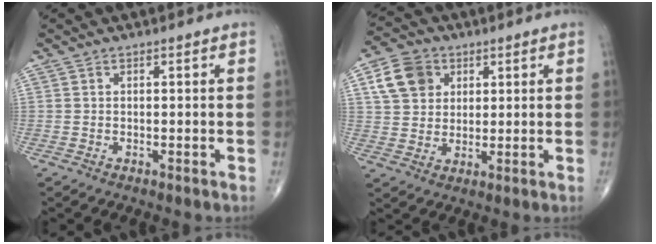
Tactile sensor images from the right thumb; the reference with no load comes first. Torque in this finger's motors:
{"motor_torque": [-0.46, 1.62, 0.39, 0.10, 0.04]}